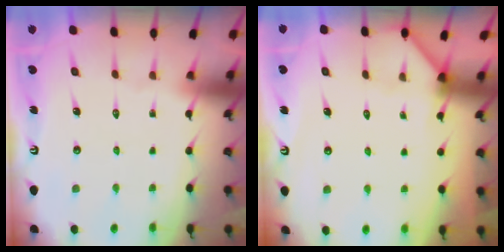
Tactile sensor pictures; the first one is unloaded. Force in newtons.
{"total": 2.7, "press": 2.7, "slide": 0.4}